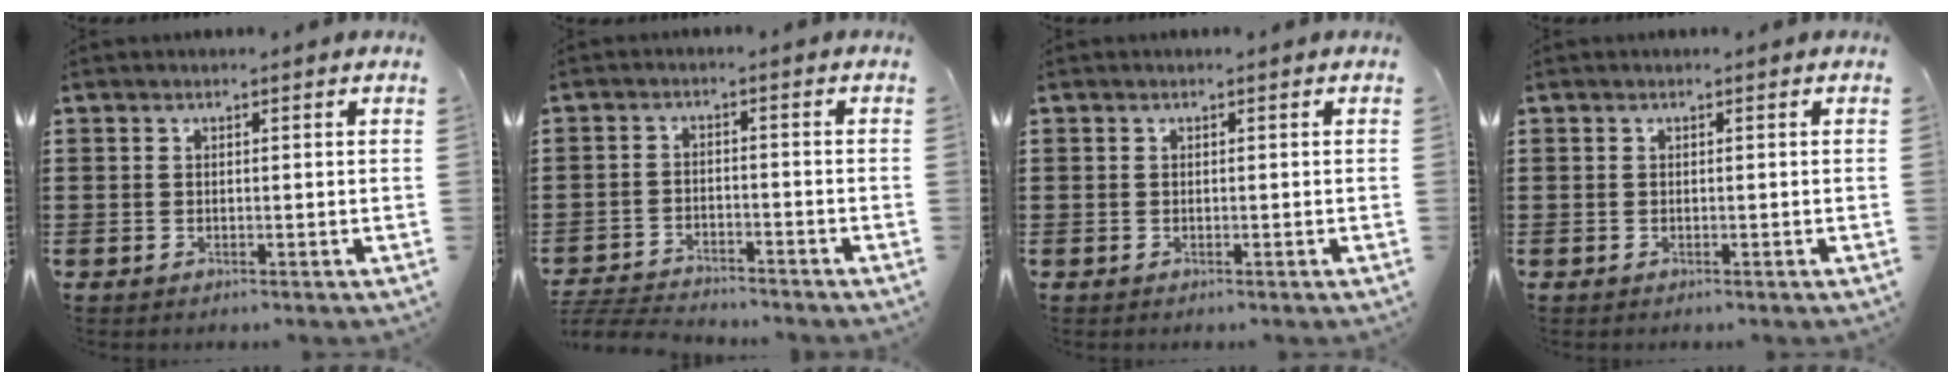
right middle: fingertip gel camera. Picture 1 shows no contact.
{"total": 3.9, "force": [-3.9, 0.4, 0.3], "torque": [-0.013, 0.000, -0.084]}
{"total": 0.0}
{"total": 0.0}